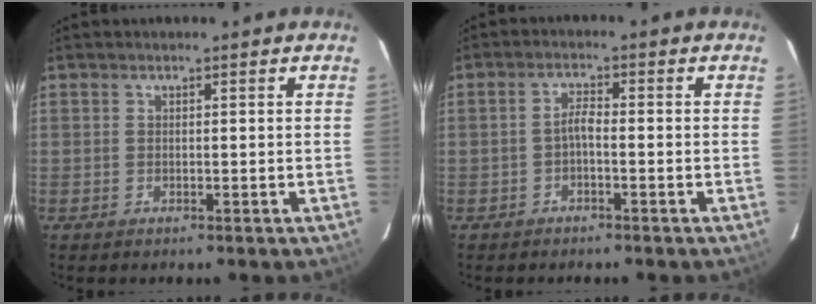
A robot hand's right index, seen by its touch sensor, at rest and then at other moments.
{"total": 2.0, "force": [-1.1, 0.4, 1.7], "torque": [-0.036, 0.007, -0.023]}